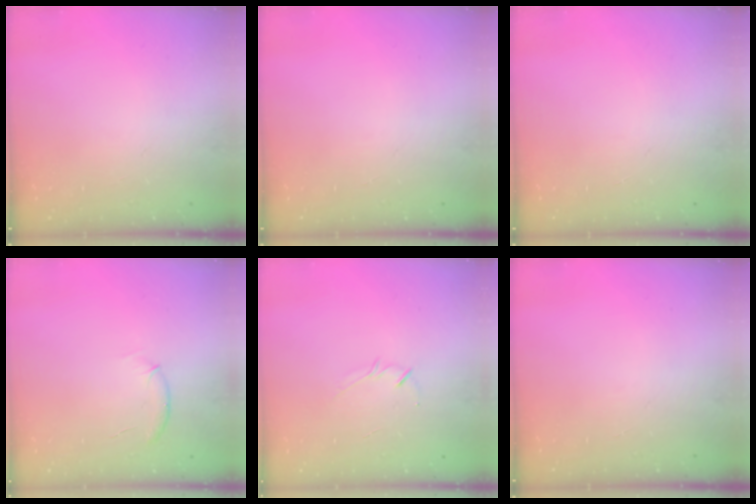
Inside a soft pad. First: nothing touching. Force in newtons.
{"total": 0.0}
{"total": 0.0}
{"total": 7.0, "press": 6.8, "slide": 1.5}
{"total": 2.1, "press": 2.1, "slide": 0.4}
{"total": 0.0}